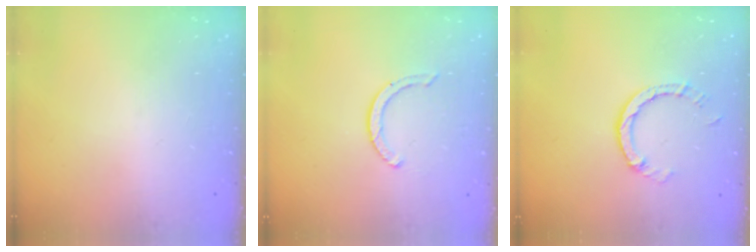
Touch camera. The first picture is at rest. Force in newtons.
{"total": 2.9, "press": 2.9, "slide": 0.4}
{"total": 3.9, "press": 3.9, "slide": 0.2}